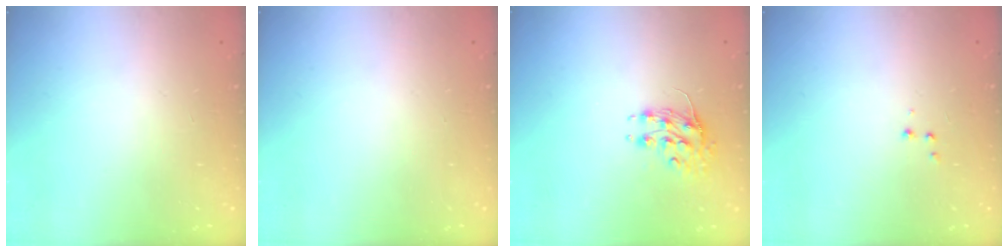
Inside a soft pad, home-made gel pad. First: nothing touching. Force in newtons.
{"total": 0.0}
{"total": 8.4, "press": 8.3, "slide": 1.0}
{"total": 2.6, "press": 2.5, "slide": 0.6}